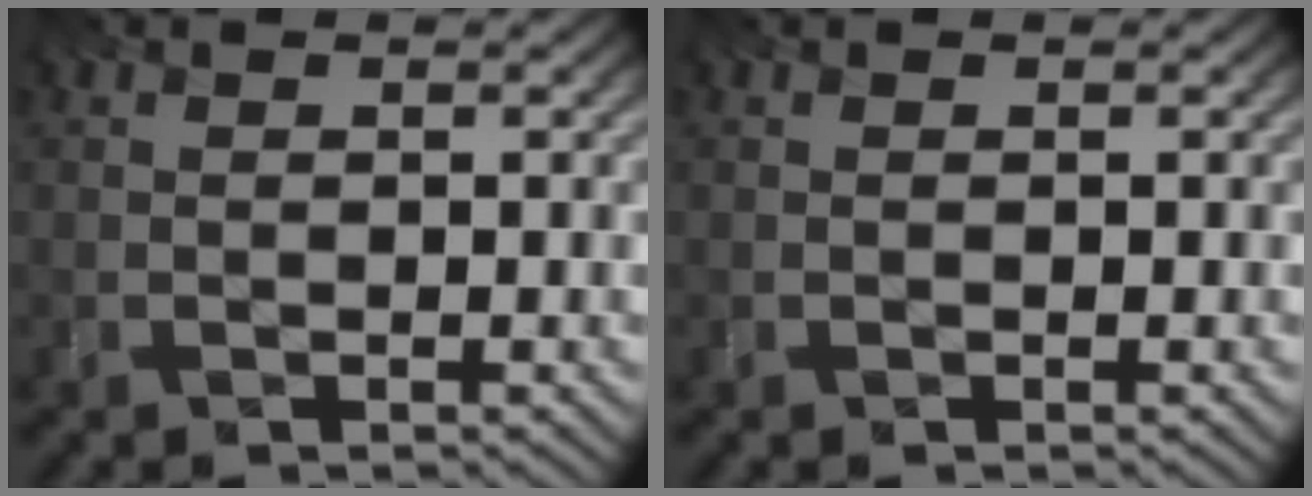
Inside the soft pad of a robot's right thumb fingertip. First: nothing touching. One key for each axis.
{"total": 0.0}